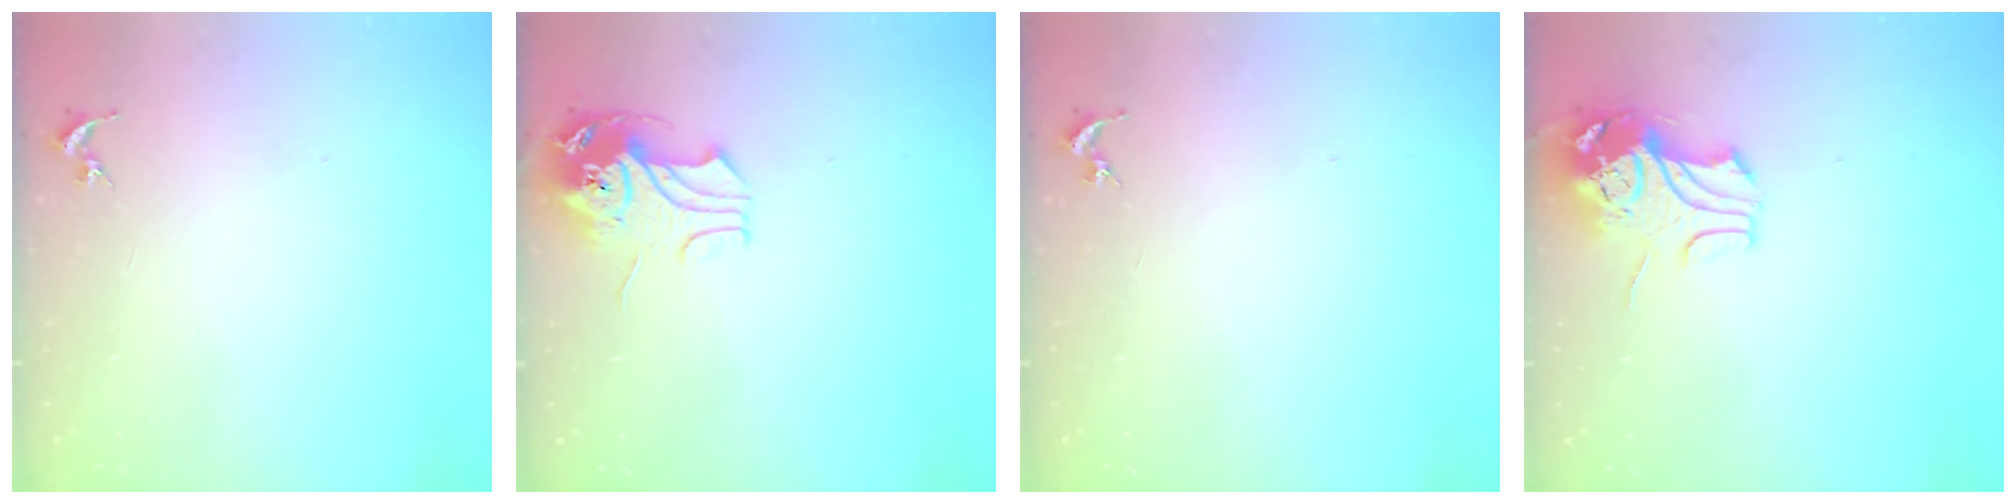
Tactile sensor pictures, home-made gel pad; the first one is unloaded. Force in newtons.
{"total": 11.0, "press": 10.9, "slide": 1.5}
{"total": 0.0}
{"total": 9.8, "press": 9.7, "slide": 1.4}